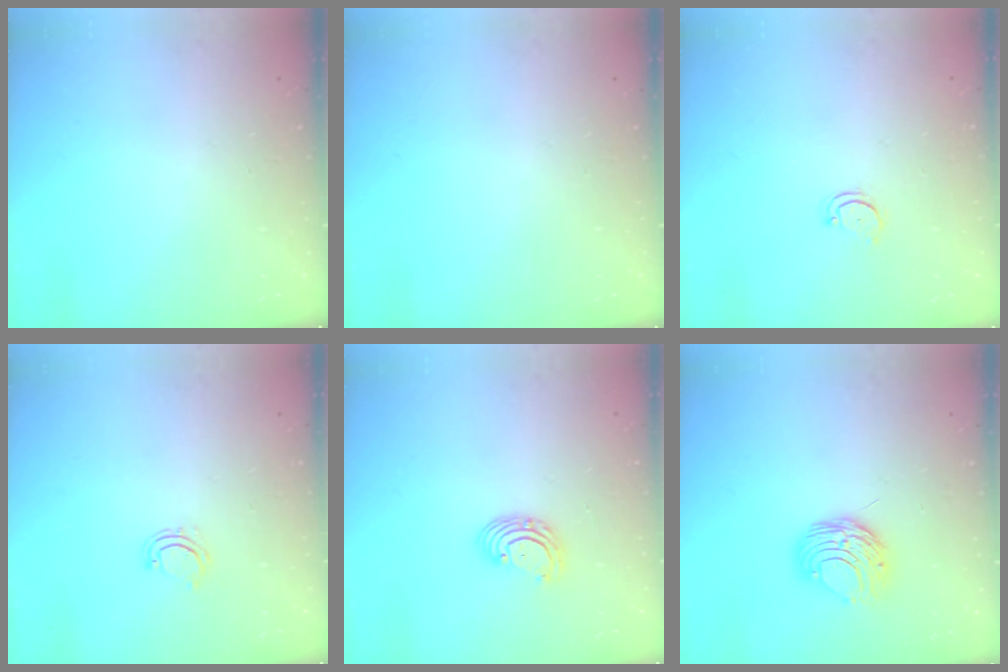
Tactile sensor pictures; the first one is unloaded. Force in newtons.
{"total": 0.0}
{"total": 3.0, "press": 3.0, "slide": 0.2}
{"total": 3.9, "press": 3.9, "slide": 0.4}
{"total": 3.5, "press": 3.5, "slide": 0.2}
{"total": 8.8, "press": 8.8, "slide": 0.8}